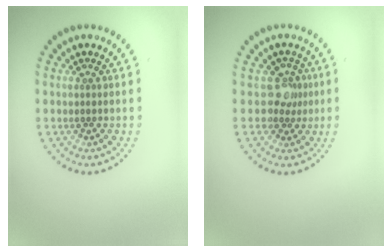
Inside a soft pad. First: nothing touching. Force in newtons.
{"total": 2.2, "press": 1.6, "slide": 1.5}